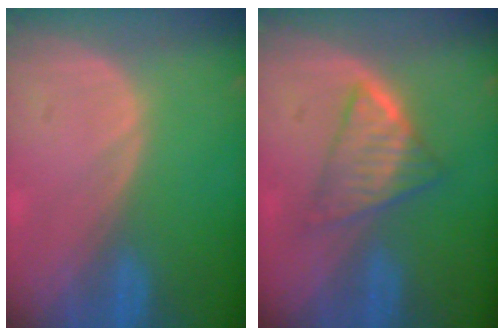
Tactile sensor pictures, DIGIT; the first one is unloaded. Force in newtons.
{"total": 5.7, "press": 5.5, "slide": 1.6}